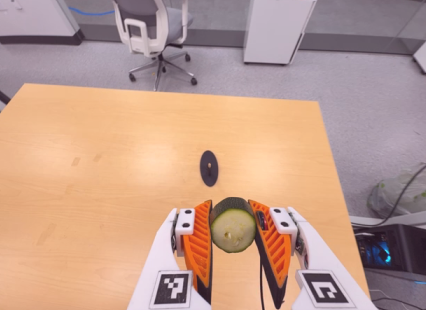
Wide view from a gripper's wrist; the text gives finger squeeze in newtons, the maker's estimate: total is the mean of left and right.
{"total": 11.0, "left": 10.0, "right": 12.1}